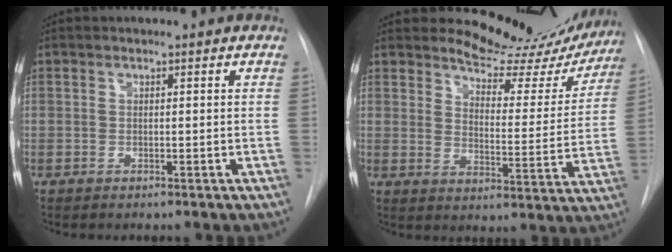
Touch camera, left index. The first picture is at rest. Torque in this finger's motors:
{"motor_torque": [0.92, -0.95, 0.03, -0.01]}